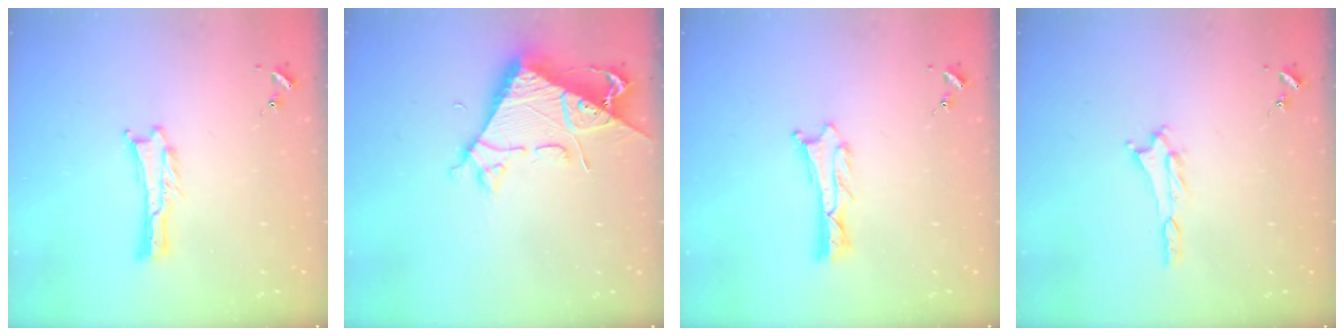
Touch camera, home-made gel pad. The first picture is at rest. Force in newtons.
{"total": 7.5, "press": 7.5, "slide": 0.7}
{"total": 1.3, "press": 1.2, "slide": 0.1}
{"total": 1.2, "press": 1.2, "slide": 0.2}